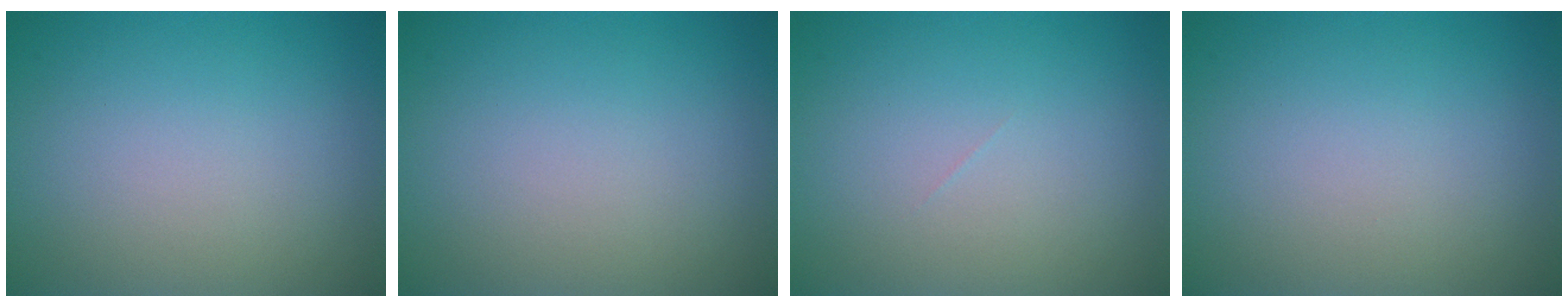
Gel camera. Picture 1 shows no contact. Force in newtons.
{"total": 0.0}
{"total": 0.0}
{"total": 0.0}